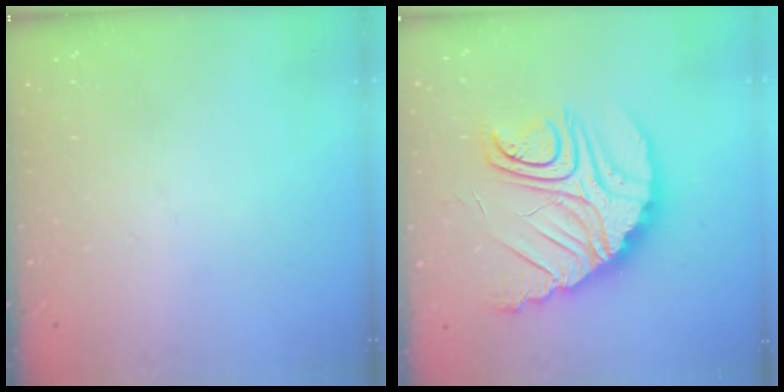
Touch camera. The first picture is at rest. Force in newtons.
{"total": 21.3, "press": 21.2, "slide": 2.1}